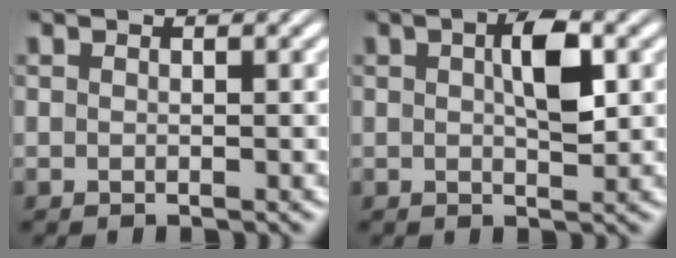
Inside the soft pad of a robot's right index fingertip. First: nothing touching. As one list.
[{"total": 3.6, "force": [0.6, 1.0, 3.4], "torque": [-0.053, -0.004, 0.010]}]